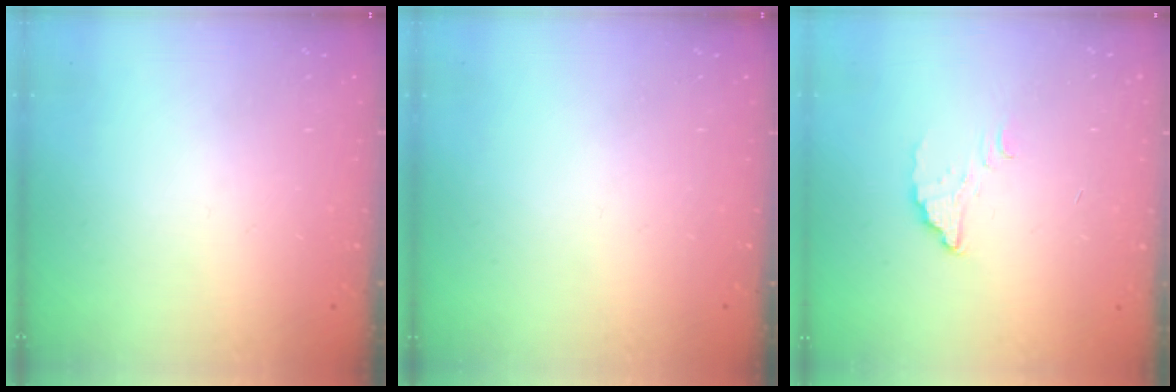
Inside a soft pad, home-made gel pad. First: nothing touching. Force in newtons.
{"total": 0.0}
{"total": 2.2, "press": 2.2, "slide": 0.1}